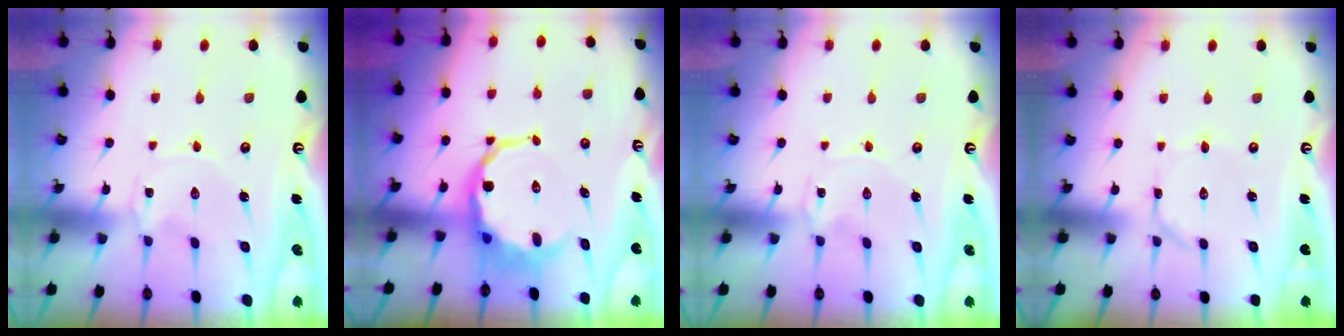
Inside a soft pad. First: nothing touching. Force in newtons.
{"total": 9.6, "press": 9.2, "slide": 2.7}
{"total": 0.0}
{"total": 1.5, "press": 1.5, "slide": 0.1}